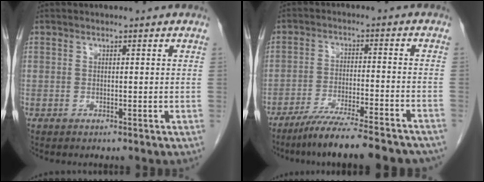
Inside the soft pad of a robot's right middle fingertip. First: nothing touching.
{"total": 15.9, "force": [-13.8, 1.1, 7.9], "torque": [-0.110, -0.020, -0.208]}